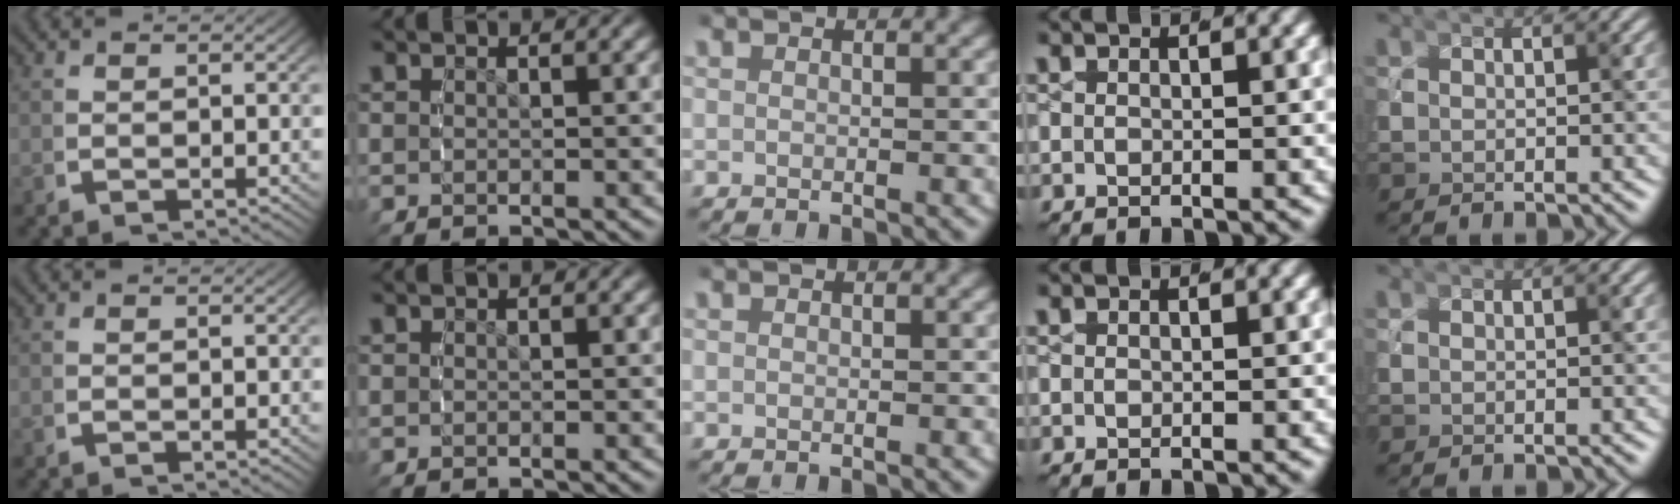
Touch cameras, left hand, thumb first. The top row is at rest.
{}